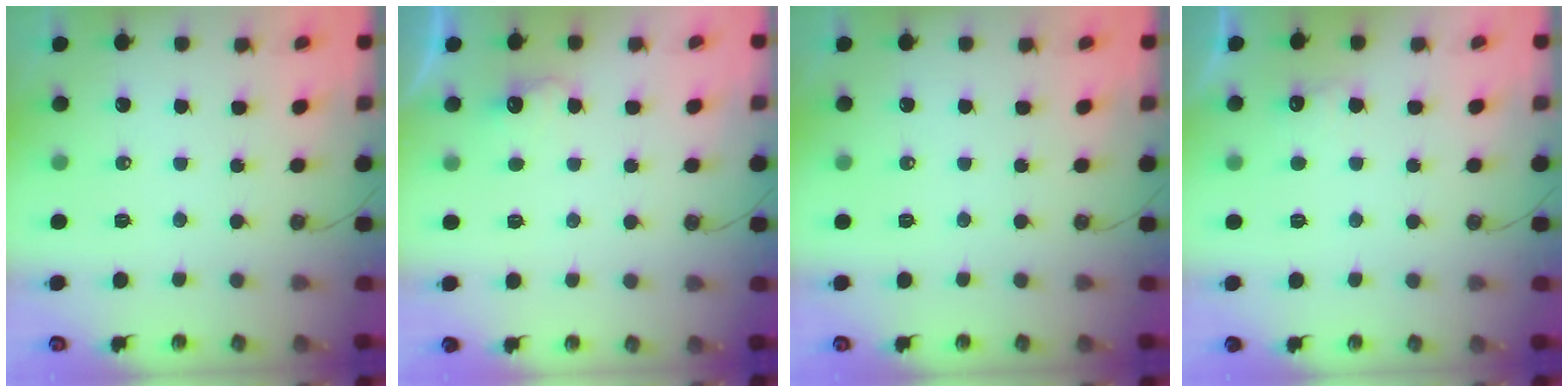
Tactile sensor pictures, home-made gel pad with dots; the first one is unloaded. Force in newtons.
{"total": 3.8, "press": 3.7, "slide": 0.9}
{"total": 0.0}
{"total": 6.3, "press": 6.1, "slide": 1.4}